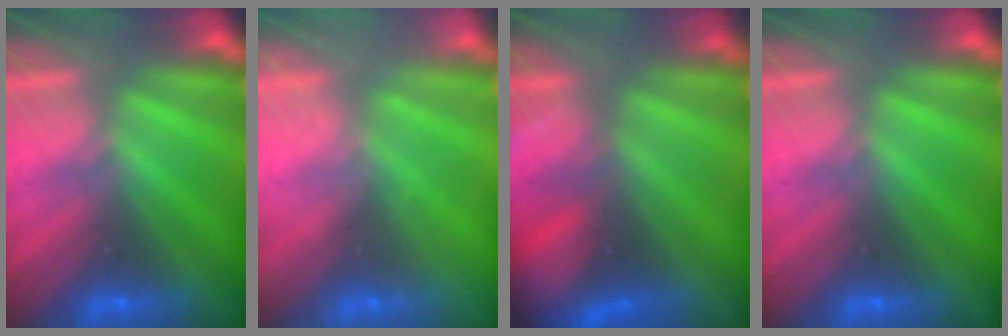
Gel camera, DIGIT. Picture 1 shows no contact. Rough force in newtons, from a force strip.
{"total": 2.4}
{"total": 6.0}
{"total": 0.0}